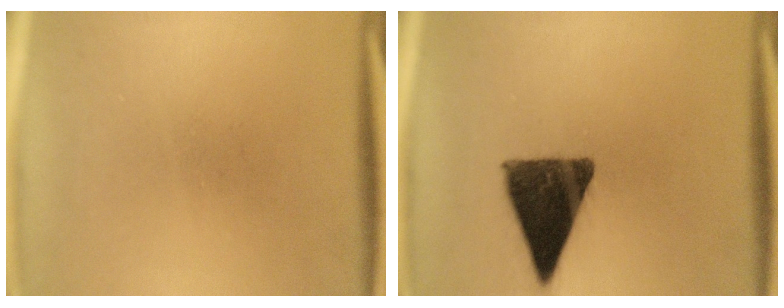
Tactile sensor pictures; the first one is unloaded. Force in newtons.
{"total": 12.9}